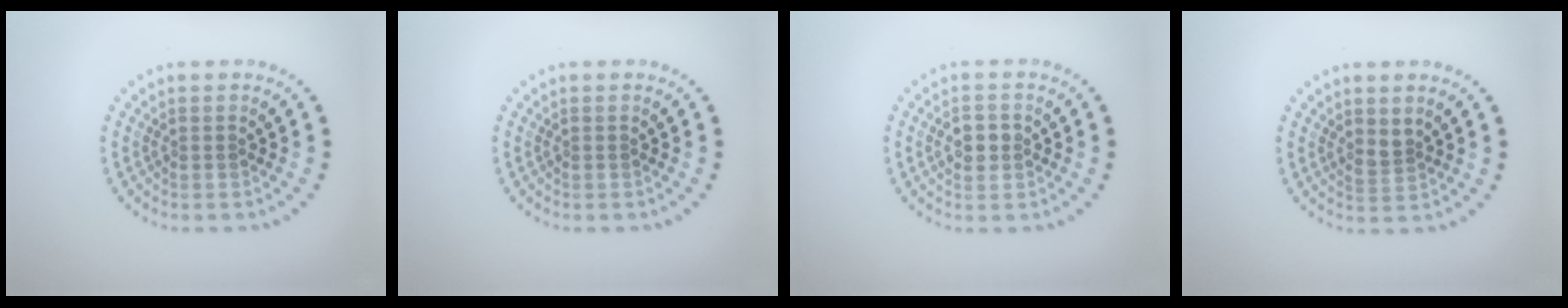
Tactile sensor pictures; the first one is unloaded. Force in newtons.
{"total": 0.0}
{"total": 2.5, "press": 2.5, "slide": 0.2}
{"total": 1.5, "press": 1.1, "slide": 1.0}